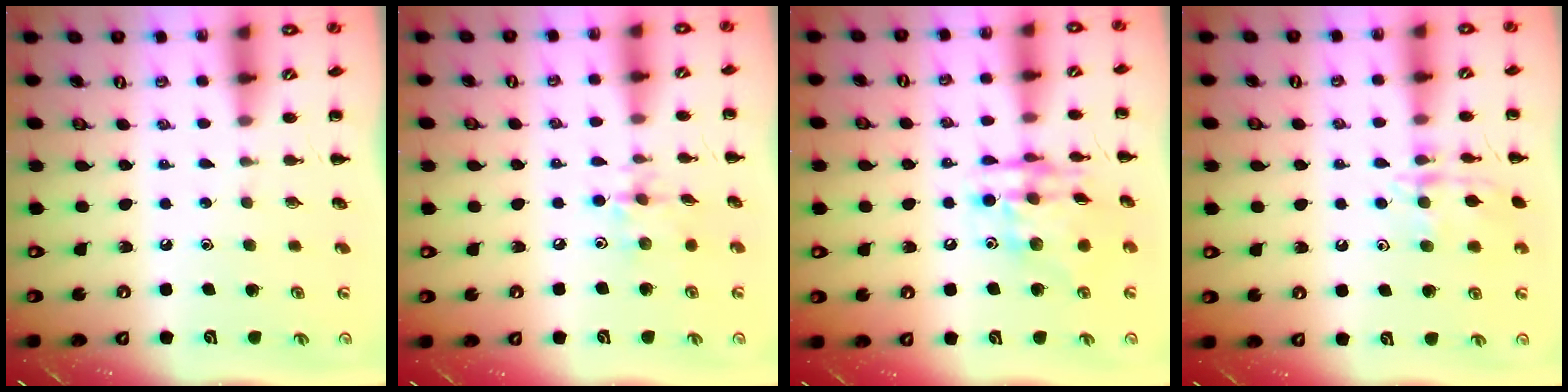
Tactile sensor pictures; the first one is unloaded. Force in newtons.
{"total": 5.9, "press": 5.9, "slide": 0.6}
{"total": 14.9, "press": 14.5, "slide": 3.3}
{"total": 13.2, "press": 13.1, "slide": 0.7}